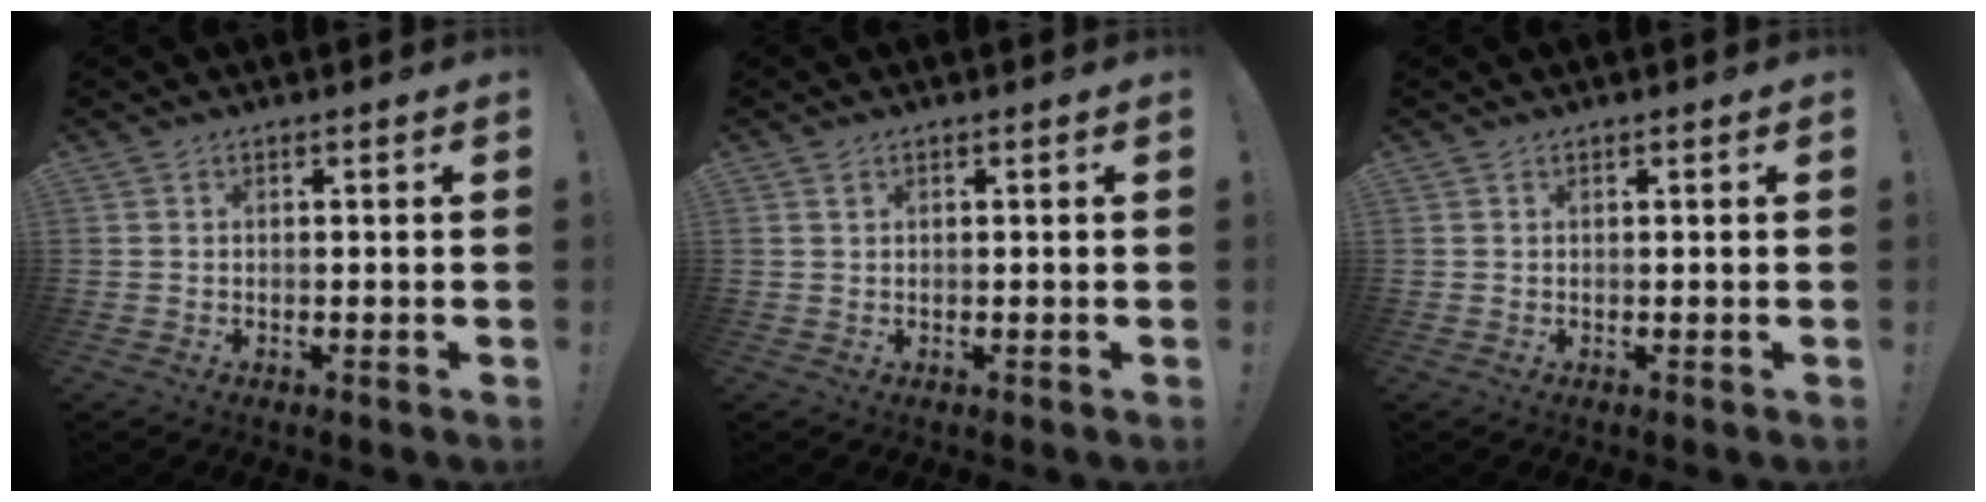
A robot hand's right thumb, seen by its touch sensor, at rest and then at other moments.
{"total": 1.0, "force": [0.6, 0.6, 0.5], "torque": [-0.003, -0.002, 0.009]}
{"total": 0.0}